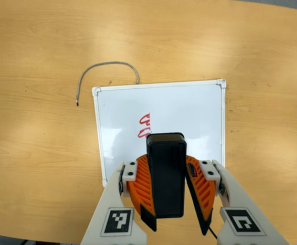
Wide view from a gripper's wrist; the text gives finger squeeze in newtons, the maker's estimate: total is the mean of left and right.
{"total": 9.0, "left": 9.2, "right": 8.7}